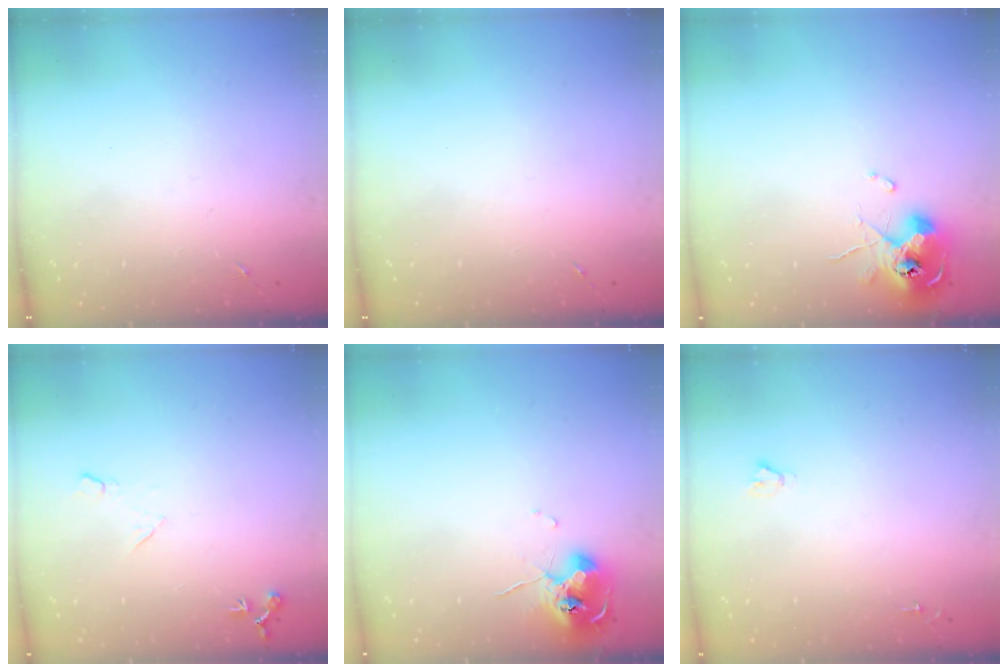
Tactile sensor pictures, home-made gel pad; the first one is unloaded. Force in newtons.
{"total": 0.0}
{"total": 10.2, "press": 10.1, "slide": 1.4}
{"total": 7.0, "press": 7.0, "slide": 0.8}
{"total": 10.1, "press": 10.0, "slide": 0.9}
{"total": 1.8, "press": 1.8, "slide": 0.1}